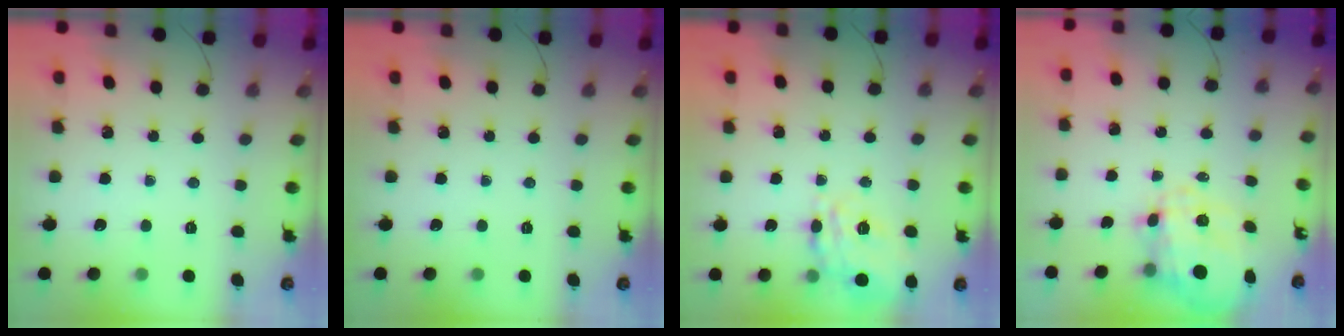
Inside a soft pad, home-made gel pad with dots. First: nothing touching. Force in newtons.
{"total": 0.0}
{"total": 18.9, "press": 18.8, "slide": 2.2}
{"total": 11.0, "press": 10.8, "slide": 2.2}